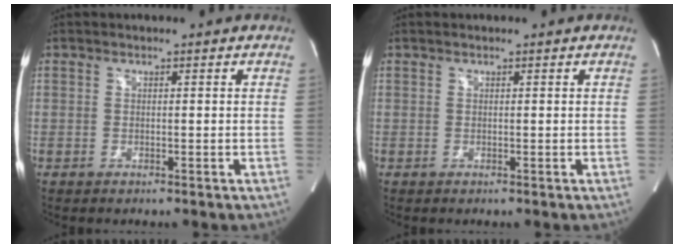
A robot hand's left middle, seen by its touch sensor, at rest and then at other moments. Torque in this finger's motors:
{"motor_torque": [-0.25, -0.20, -0.09, -0.01]}